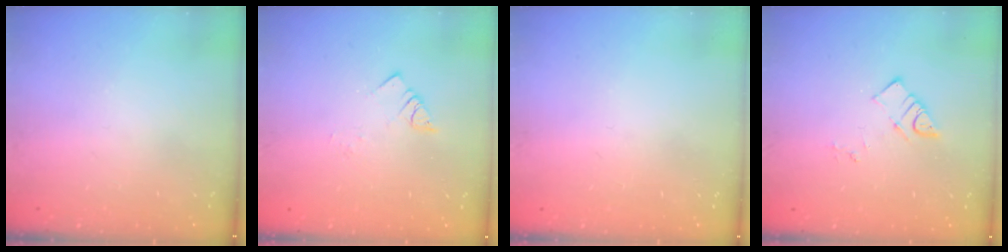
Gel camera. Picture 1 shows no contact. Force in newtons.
{"total": 2.8, "press": 2.8, "slide": 0.3}
{"total": 0.7, "press": 0.6, "slide": 0.1}
{"total": 3.6, "press": 3.6, "slide": 0.3}